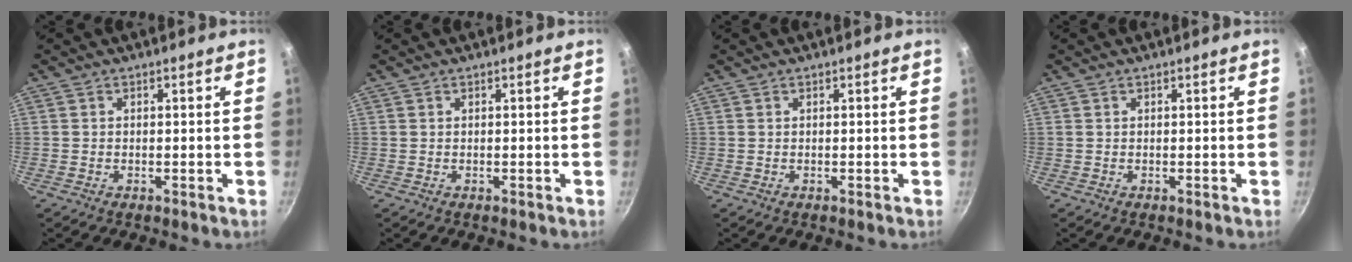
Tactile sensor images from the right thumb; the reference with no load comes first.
{"total": 0.0}
{"total": 0.0}
{"total": 0.0}